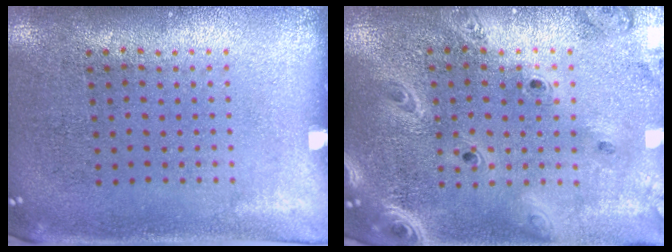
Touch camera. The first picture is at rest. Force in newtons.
{"total": 2.7, "press": 2.3, "slide": 1.3}